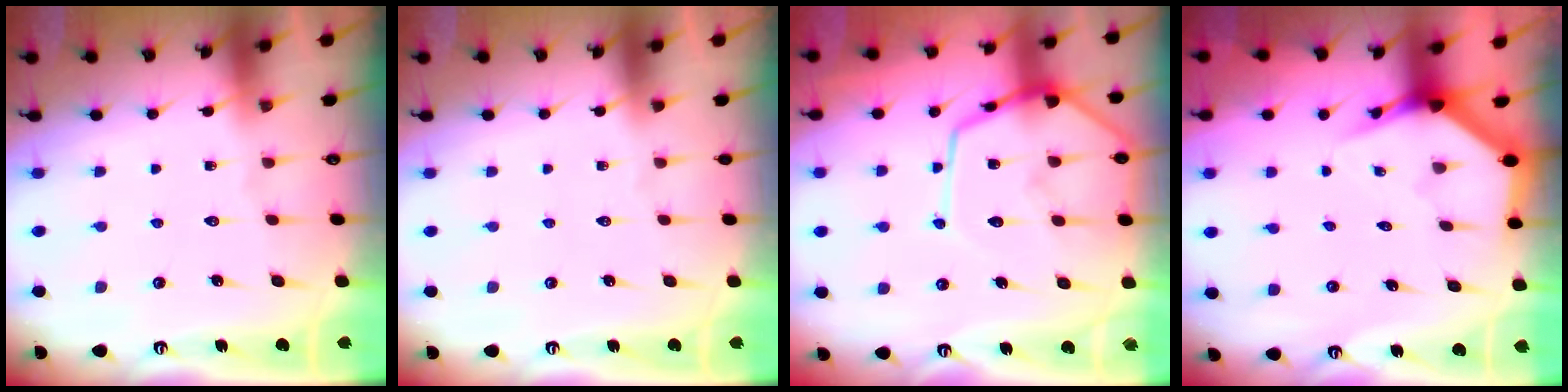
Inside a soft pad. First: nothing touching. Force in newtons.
{"total": 0.0}
{"total": 14.6, "press": 14.6, "slide": 1.2}
{"total": 3.9, "press": 3.9, "slide": 0.2}